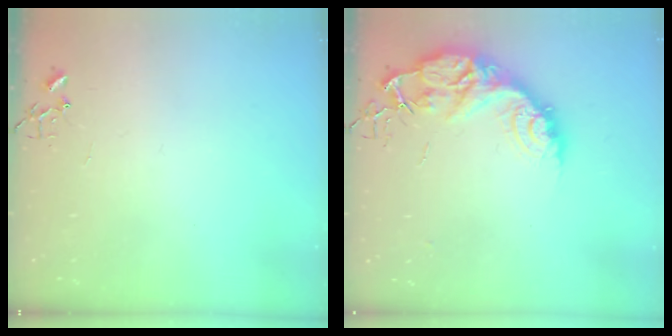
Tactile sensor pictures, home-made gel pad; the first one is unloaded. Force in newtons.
{"total": 16.1, "press": 16.0, "slide": 1.5}